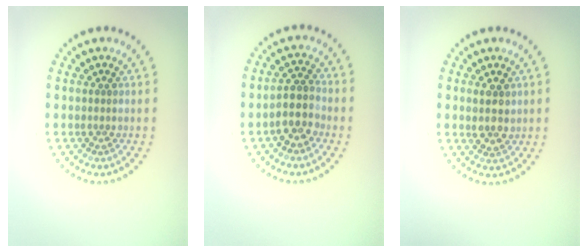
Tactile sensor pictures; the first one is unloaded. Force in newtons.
{"total": 3.2, "press": 3.0, "slide": 1.3}
{"total": 2.4, "press": 2.2, "slide": 1.0}